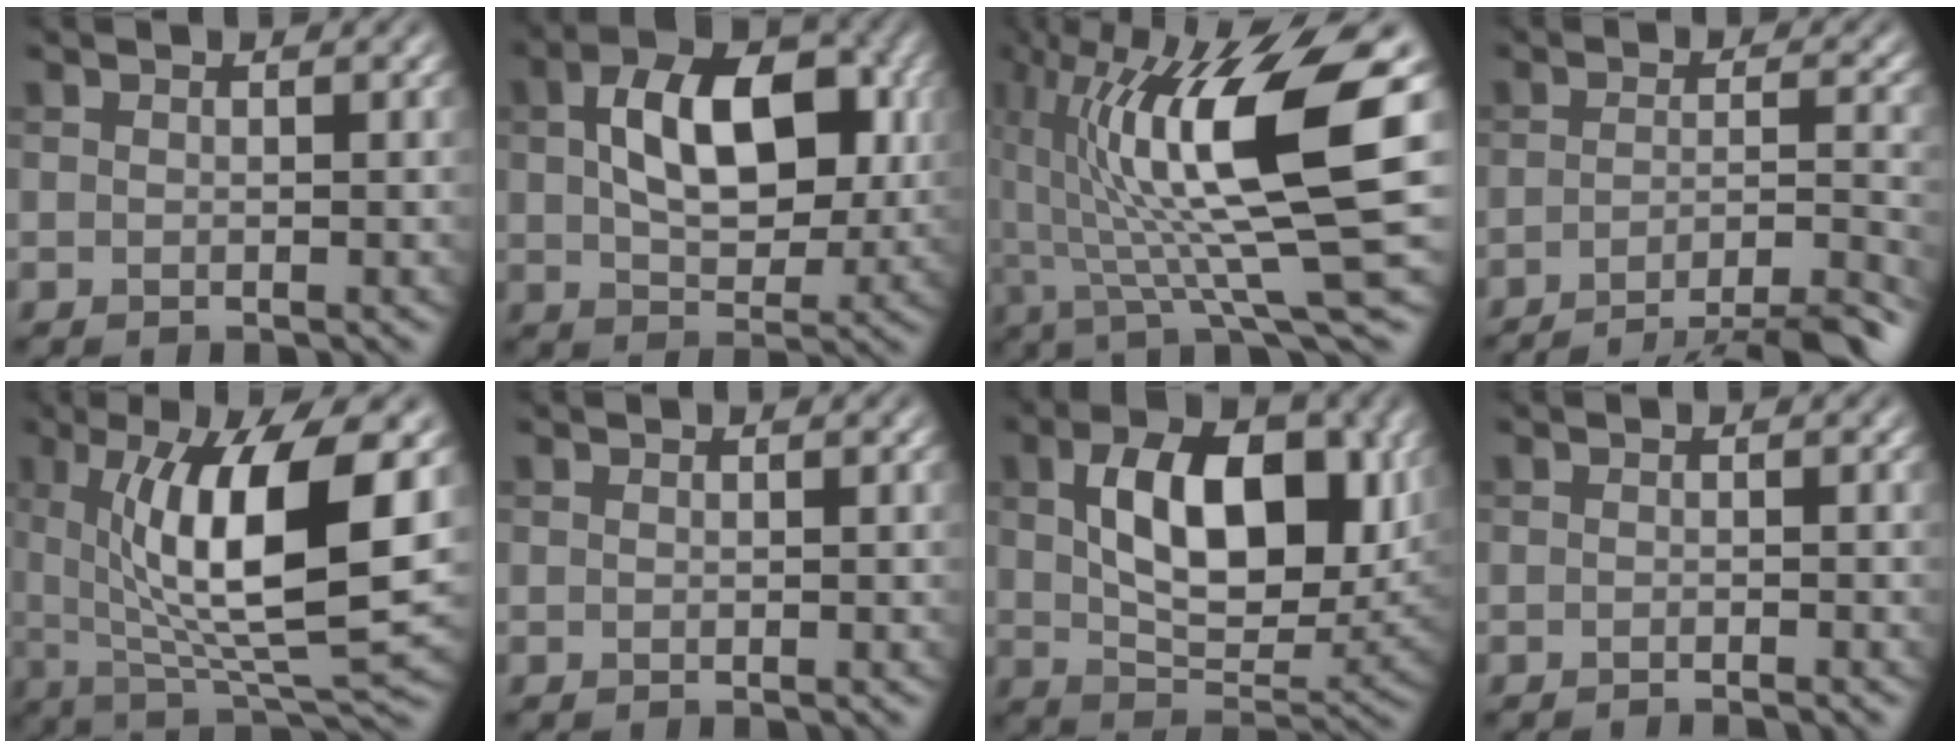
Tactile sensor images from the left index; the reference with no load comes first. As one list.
[{"total": 9.4, "force": [1.8, 5.4, 7.5], "torque": [-0.122, 0.010, 0.028]}, {"total": 13.8, "force": [2.3, 2.7, 13.3], "torque": [-0.223, 0.004, 0.044]}, {"total": 8.6, "force": [-6.8, 1.7, 4.9], "torque": [-0.068, -0.001, -0.101]}, {"total": 12.3, "force": [2.3, 3.1, 11.7], "torque": [-0.185, -0.005, 0.045]}, {"total": 0.0}, {"total": 10.4, "force": [2.3, 5.8, 8.3], "torque": [-0.135, -0.002, 0.044]}, {"total": 1.0, "force": [-0.9, 0.1, 0.5], "torque": [0.001, 0.000, -0.018]}]